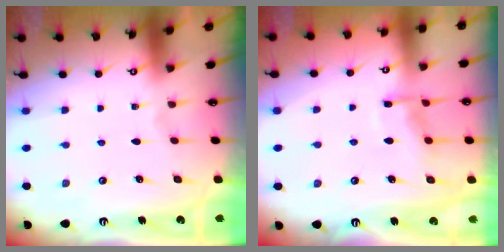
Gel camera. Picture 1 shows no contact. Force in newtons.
{"total": 8.6, "press": 8.6, "slide": 0.9}